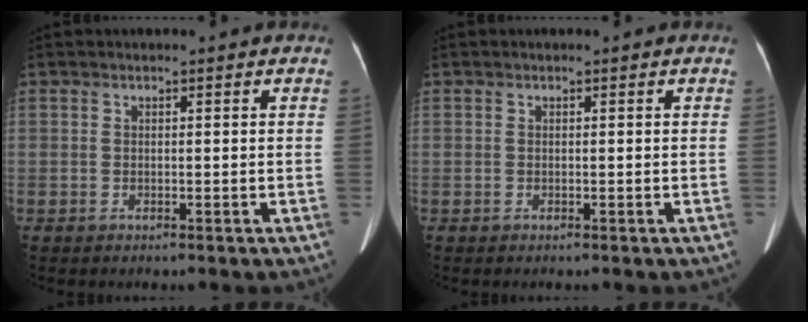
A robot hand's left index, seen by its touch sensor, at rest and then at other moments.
{"total": 0.0}